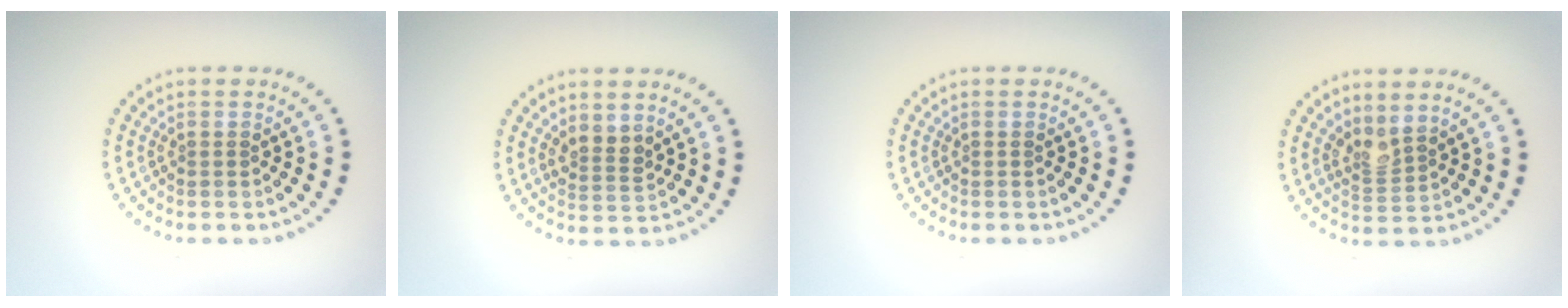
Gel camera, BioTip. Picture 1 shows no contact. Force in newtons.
{"total": 2.0, "press": 1.6, "slide": 1.2}
{"total": 0.0}
{"total": 2.1, "press": 1.6, "slide": 1.4}